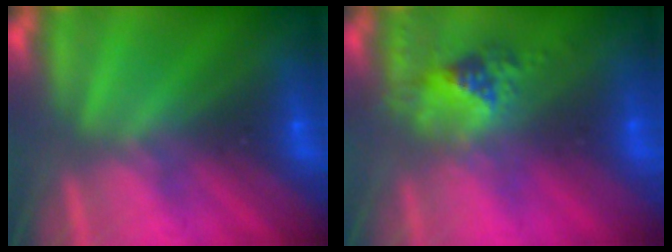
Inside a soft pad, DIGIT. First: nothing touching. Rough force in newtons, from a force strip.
{"total": 2.4}